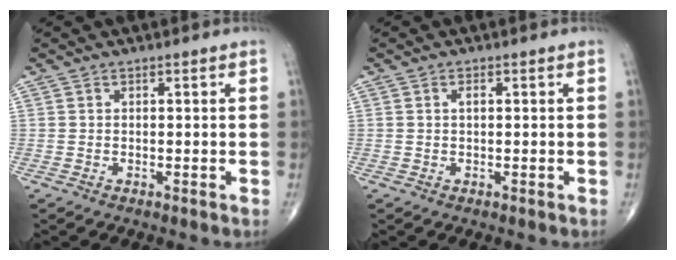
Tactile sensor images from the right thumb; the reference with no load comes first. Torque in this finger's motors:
{"motor_torque": [0.15, 0.45, 0.02, -0.08, 0.00]}